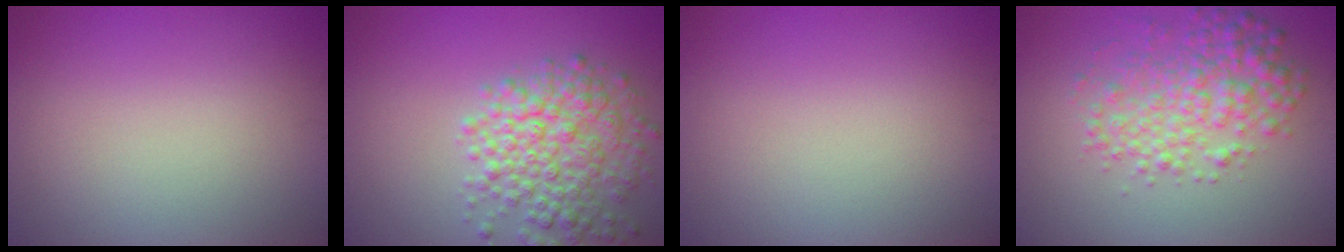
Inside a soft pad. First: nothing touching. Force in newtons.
{"total": 5.7, "press": 5.7, "slide": 0.3}
{"total": 0.0}
{"total": 4.8, "press": 4.8, "slide": 0.0}